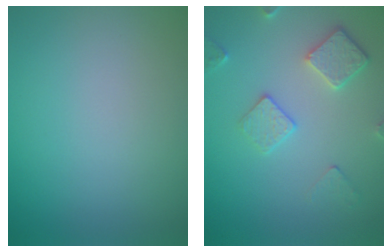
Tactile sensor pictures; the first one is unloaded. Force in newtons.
{"total": 3.7, "press": 3.2, "slide": 1.8}